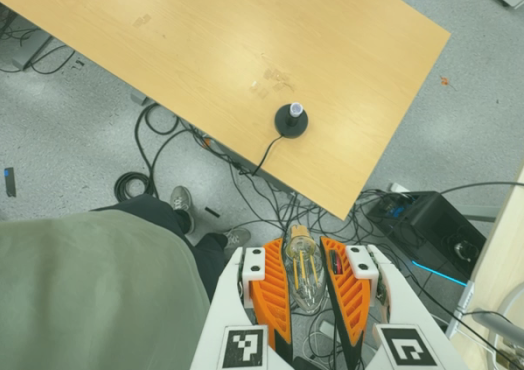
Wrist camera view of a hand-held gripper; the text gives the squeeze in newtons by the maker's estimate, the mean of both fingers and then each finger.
{"total": 19.5, "left": 20.8, "right": 18.2}